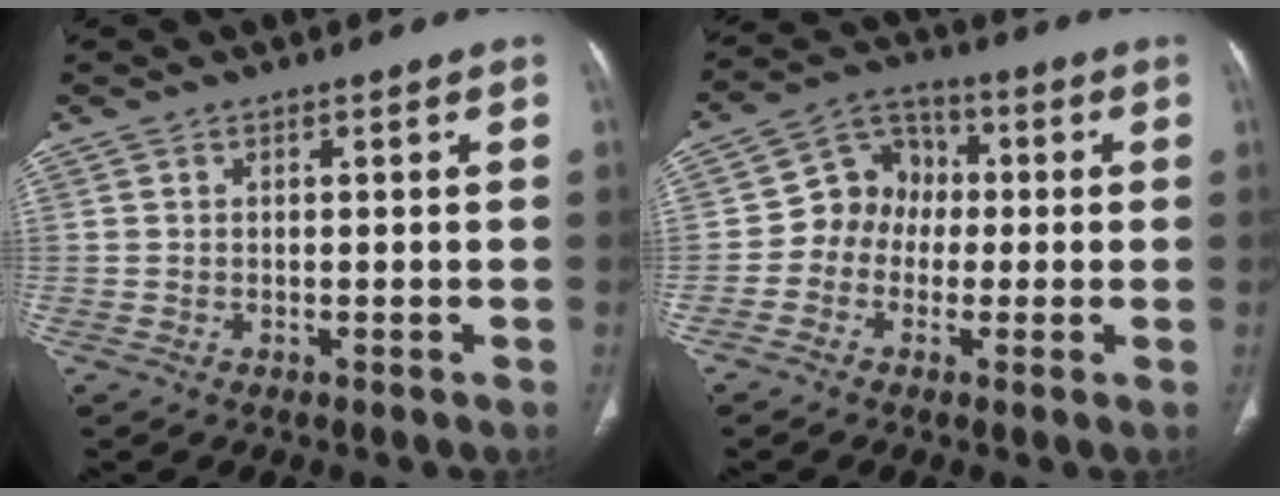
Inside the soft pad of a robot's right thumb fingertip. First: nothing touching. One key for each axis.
{"total": 8.3, "fx": -0.9, "fy": 7.4, "fz": 3.8, "tx": -0.028, "ty": 0.031, "tz": -0.033}